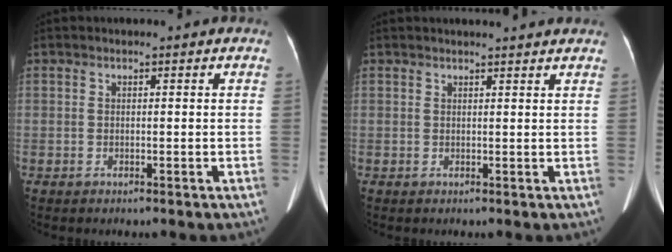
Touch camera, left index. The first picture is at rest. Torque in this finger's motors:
{"motor_torque": [0.16, -0.30, 0.03, 0.00]}